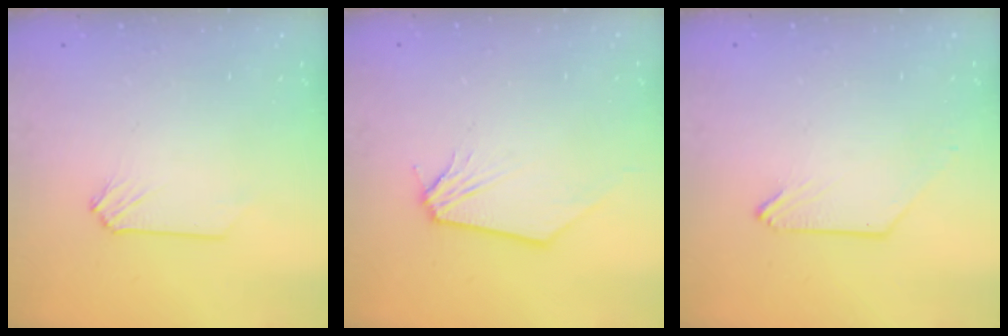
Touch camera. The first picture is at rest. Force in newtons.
{"total": 0.0}
{"total": 0.0}